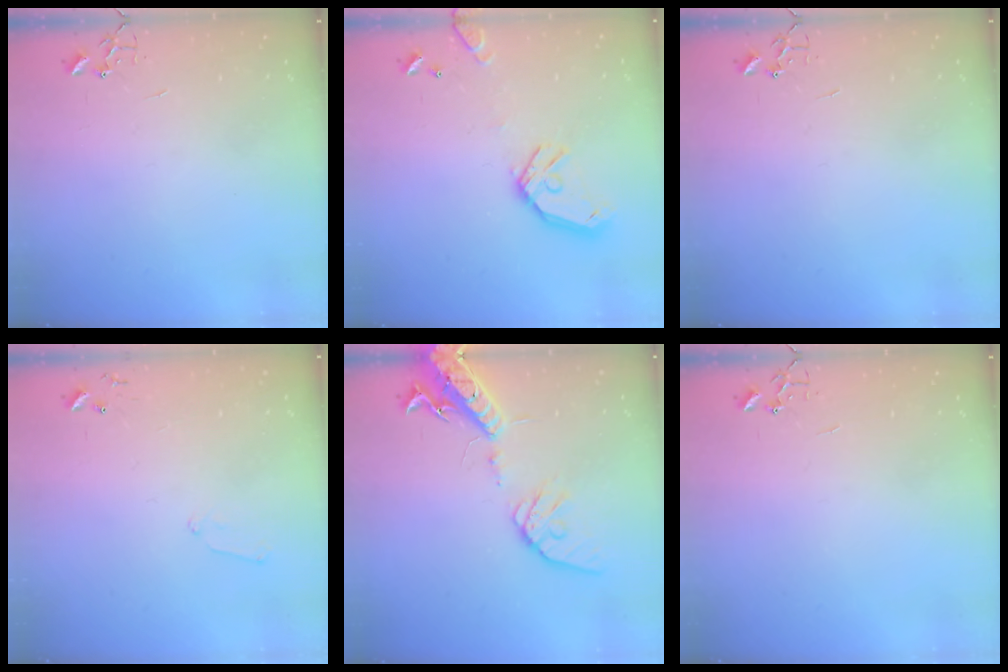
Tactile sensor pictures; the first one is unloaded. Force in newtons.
{"total": 14.4, "press": 14.2, "slide": 2.1}
{"total": 0.0}
{"total": 6.0, "press": 6.0, "slide": 0.6}
{"total": 17.5, "press": 17.1, "slide": 3.5}
{"total": 0.0}